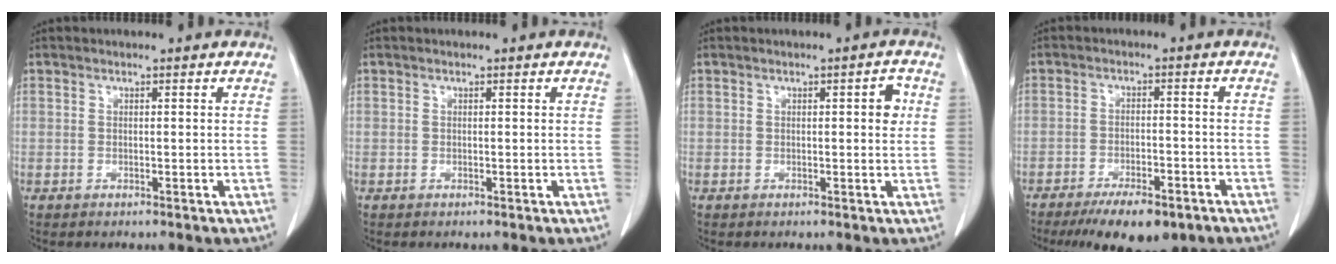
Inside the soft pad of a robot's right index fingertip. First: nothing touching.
{"total": 0.0}
{"total": 2.3, "force": [0.5, 0.6, 2.1], "torque": [-0.024, 0.004, 0.005]}
{"total": 10.5, "force": [-7.7, 3.3, 6.4], "torque": [-0.092, -0.010, -0.114]}